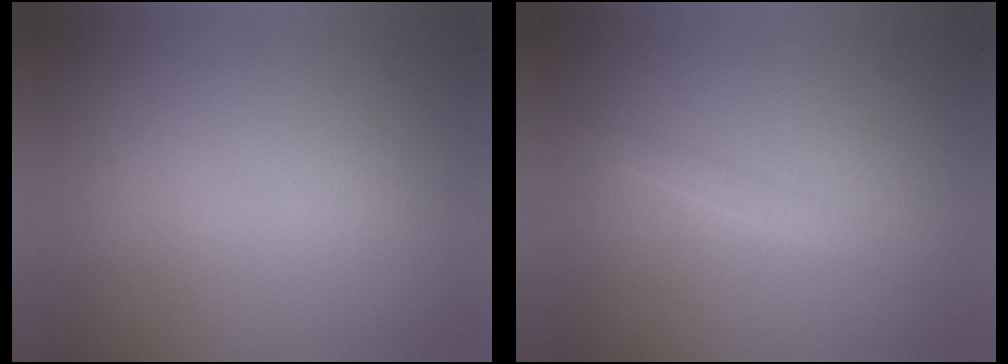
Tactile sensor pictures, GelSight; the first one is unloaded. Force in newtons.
{"total": 1.1}